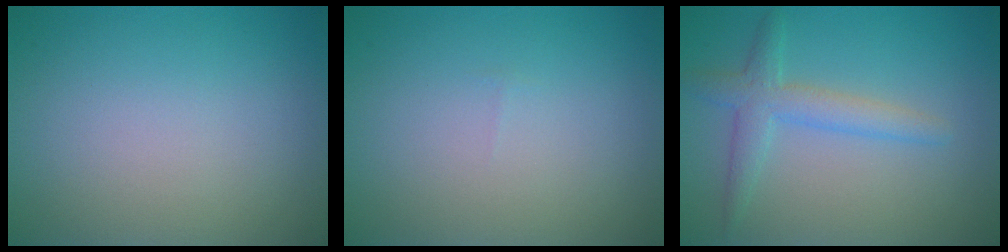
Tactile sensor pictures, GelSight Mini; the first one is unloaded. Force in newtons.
{"total": 0.0}
{"total": 3.0, "press": 3.0, "slide": 0.0}